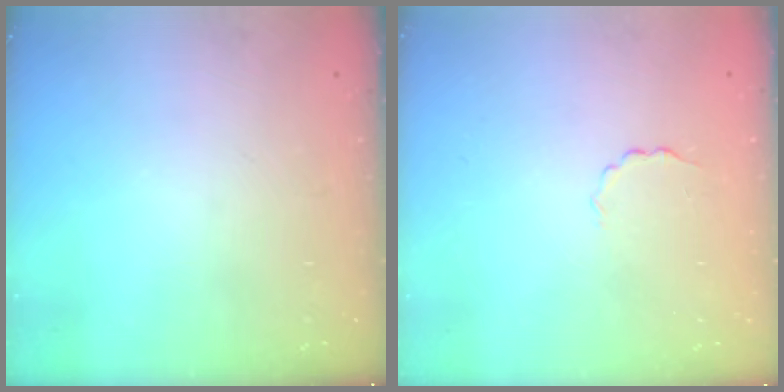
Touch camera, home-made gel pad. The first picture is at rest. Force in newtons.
{"total": 2.0, "press": 1.9, "slide": 0.6}